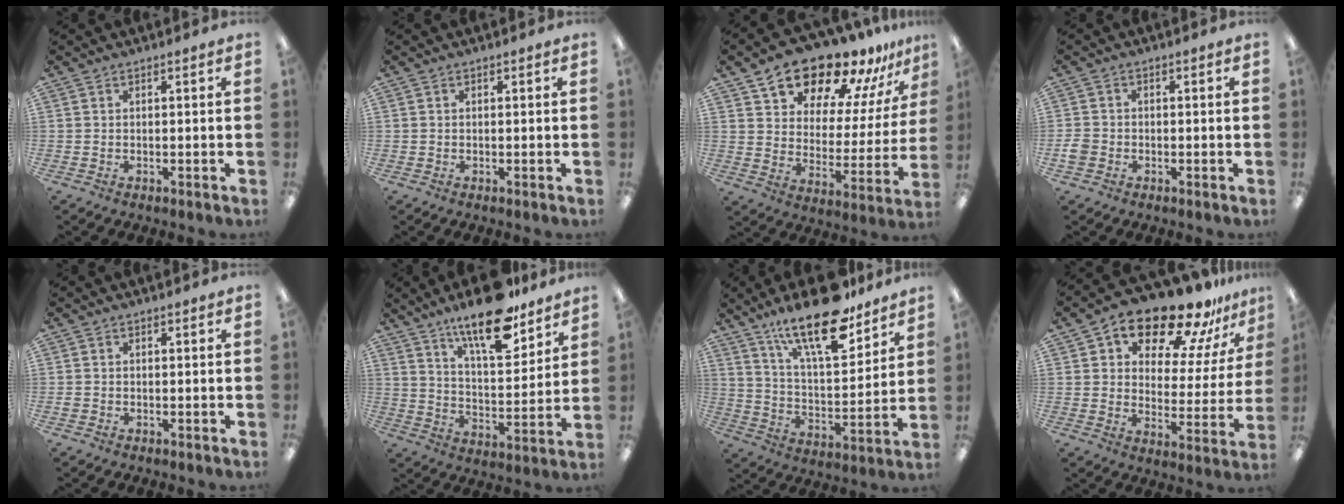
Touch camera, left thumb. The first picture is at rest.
{"total": 0.0}
{"total": 17.3, "force": [14.9, 7.0, 5.5], "torque": [-0.095, -0.124, 0.261]}
{"total": 3.1, "force": [-1.1, 2.6, 1.3], "torque": [-0.019, 0.008, -0.019]}
{"total": 0.9, "force": [-0.3, 0.8, 0.2], "torque": [-0.002, 0.004, -0.007]}
{"total": 16.8, "force": [12.7, 5.2, 9.8], "torque": [-0.151, -0.079, 0.212]}
{"total": 20.3, "force": [14.5, 6.6, 12.6], "torque": [-0.209, -0.088, 0.243]}
{"total": 17.6, "force": [14.2, 6.8, 8.0], "torque": [-0.131, -0.102, 0.241]}